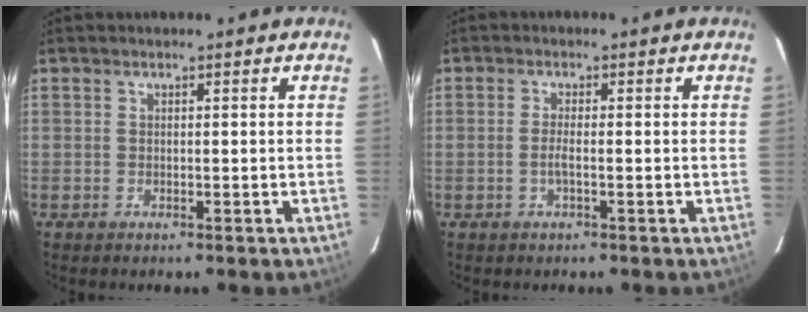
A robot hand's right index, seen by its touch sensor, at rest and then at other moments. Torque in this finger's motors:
{"motor_torque": [-0.21, 0.03, 0.00, 0.00]}